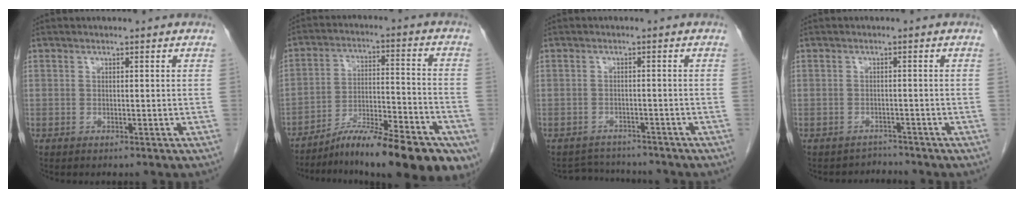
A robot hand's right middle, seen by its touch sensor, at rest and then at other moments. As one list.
[{"total": 19.6, "force": [-14.8, 3.0, 12.5], "torque": [-0.135, 0.012, -0.229]}, {"total": 4.5, "force": [-4.4, 0.8, -0.2], "torque": [-0.001, 0.002, -0.067]}, {"total": 2.0, "force": [-1.6, 0.0, -1.1], "torque": [0.019, -0.009, -0.026]}]